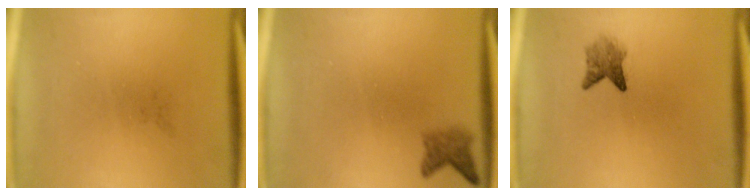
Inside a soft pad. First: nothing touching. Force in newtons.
{"total": 2.1}
{"total": 2.6}